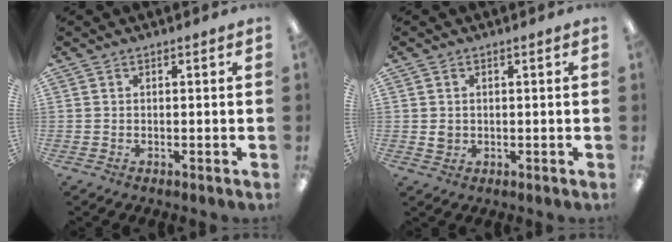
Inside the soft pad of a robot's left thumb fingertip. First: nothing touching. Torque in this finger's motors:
{"motor_torque": [-0.12, 0.12, 0.00, -0.03, 0.00]}